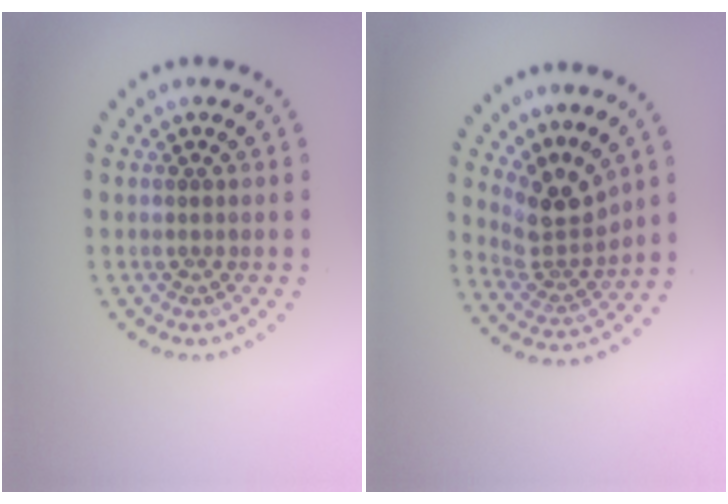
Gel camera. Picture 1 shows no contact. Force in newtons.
{"total": 3.8, "press": 2.6, "slide": 2.8}